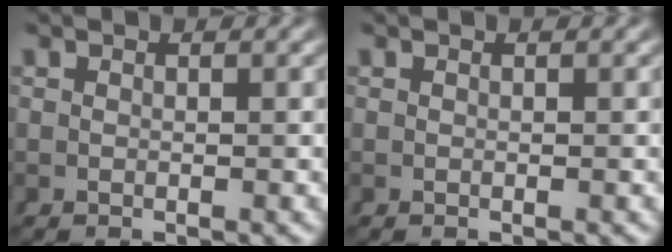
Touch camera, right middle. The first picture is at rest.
{"total": 0.0}